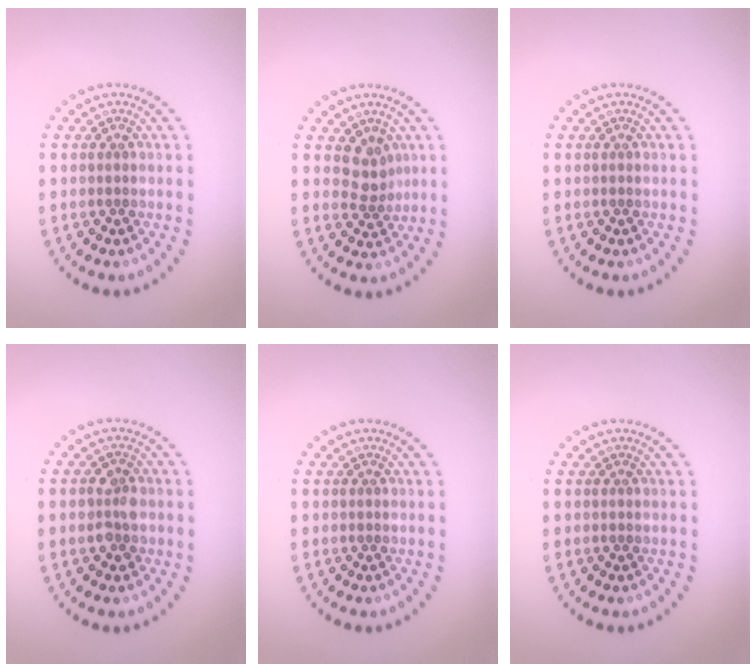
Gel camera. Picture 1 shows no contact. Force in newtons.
{"total": 2.3, "press": 1.8, "slide": 1.5}
{"total": 0.0}
{"total": 2.5, "press": 2.5, "slide": 0.4}
{"total": 0.0}
{"total": 0.0}